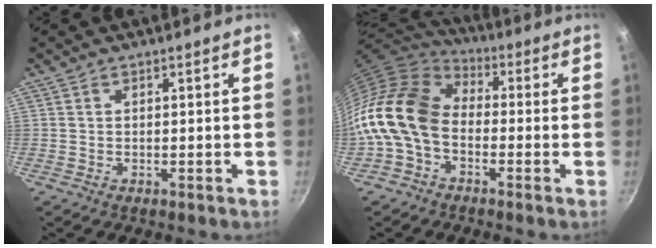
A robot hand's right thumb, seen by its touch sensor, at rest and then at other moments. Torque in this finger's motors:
{"motor_torque": [0.15, 1.11, 1.41, -1.36, 0.64]}